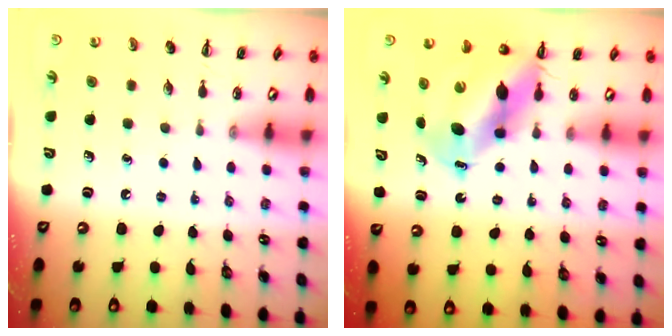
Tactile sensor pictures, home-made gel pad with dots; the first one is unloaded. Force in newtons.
{"total": 10.7, "press": 10.3, "slide": 3.0}